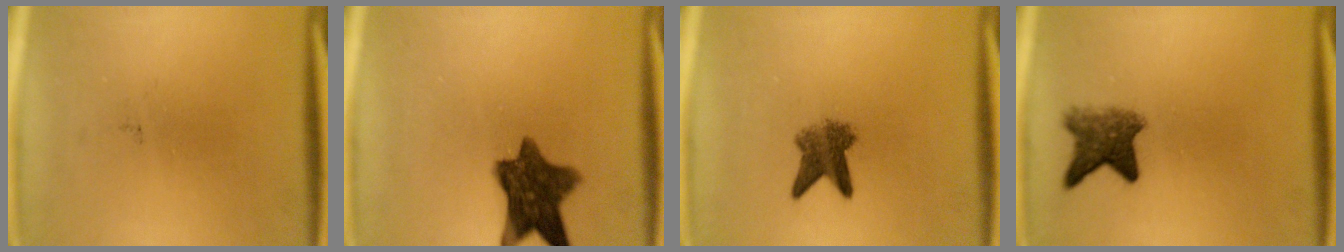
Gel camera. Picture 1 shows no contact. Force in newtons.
{"total": 10.1}
{"total": 4.7}
{"total": 4.9}